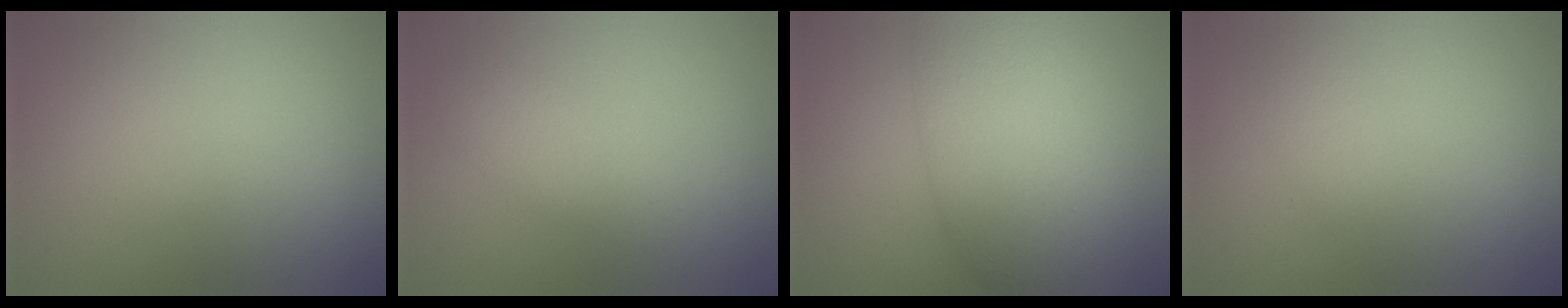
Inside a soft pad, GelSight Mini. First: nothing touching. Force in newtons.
{"total": 2.2, "press": 2.2, "slide": 0.0}
{"total": 8.0, "press": 8.0, "slide": 0.3}
{"total": 1.1, "press": 1.1, "slide": 0.0}